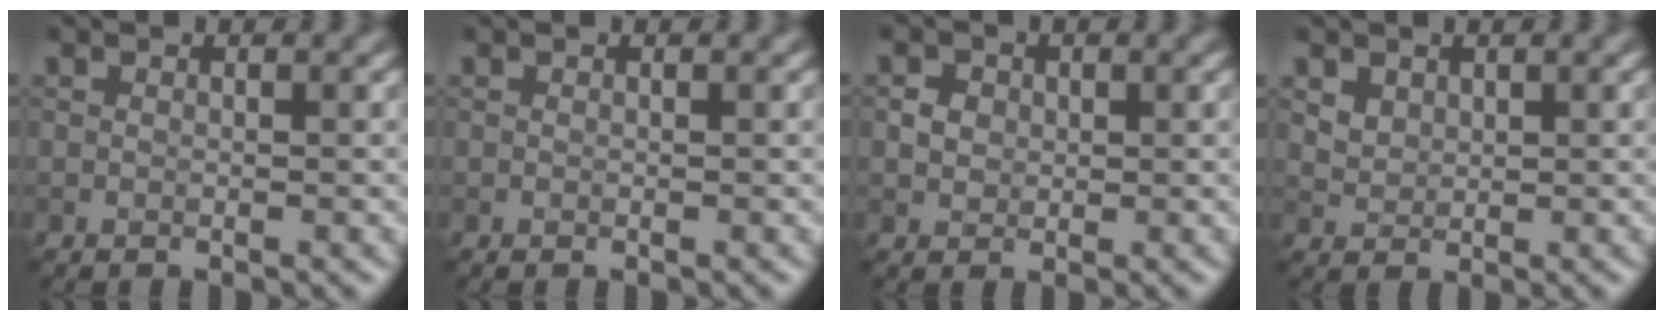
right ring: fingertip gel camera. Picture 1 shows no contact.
{"total": 0.0}
{"total": 1.6, "force": [0.2, 1.4, 0.6], "torque": [-0.006, -0.006, 0.011]}
{"total": 2.0, "force": [1.1, 1.4, 0.8], "torque": [-0.023, -0.007, 0.032]}